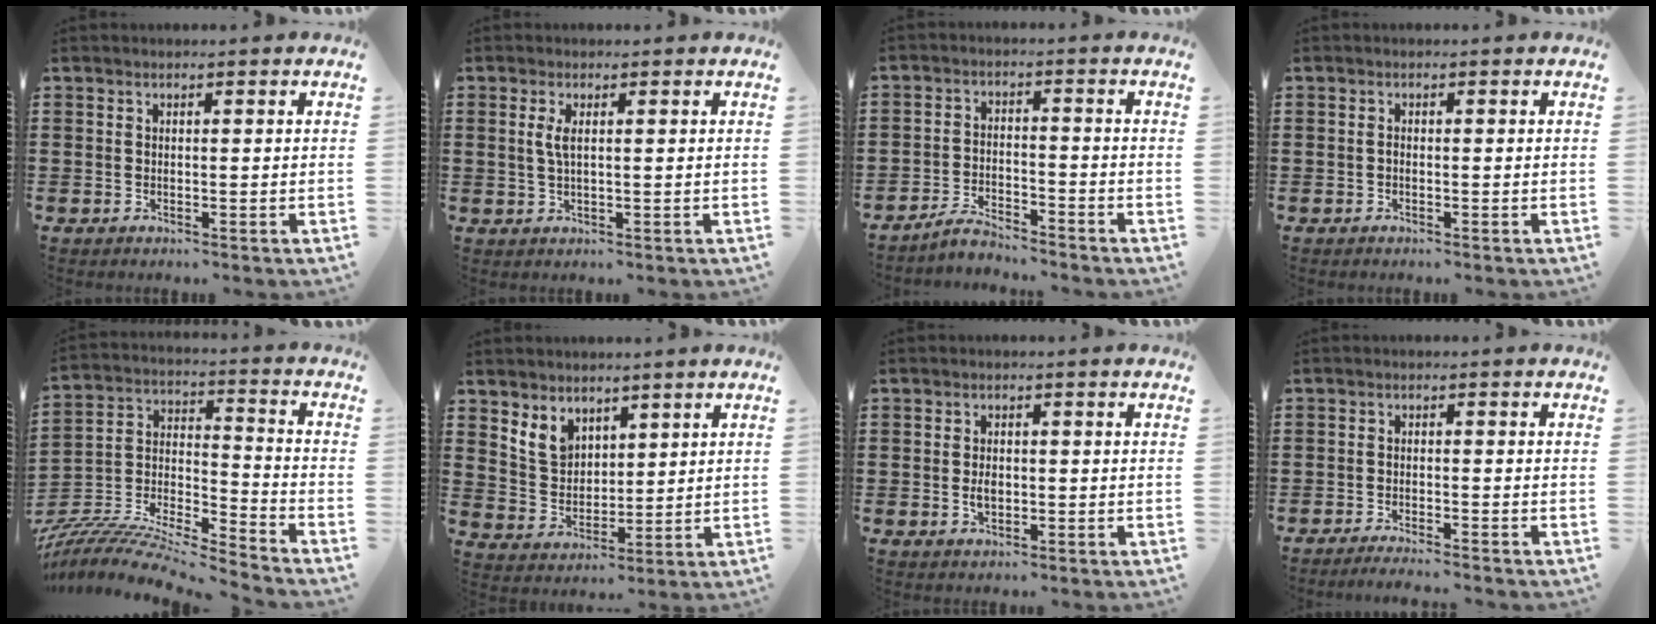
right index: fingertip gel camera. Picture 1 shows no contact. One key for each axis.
{"total": 2.3, "fx": 0.5, "fy": 0.7, "fz": 2.1, "tx": -0.044, "ty": 0.004, "tz": 0.008}
{"total": 3.5, "fx": -3.4, "fy": 0.3, "fz": 0.6, "tx": -0.021, "ty": 0.009, "tz": -0.073}
{"total": 0.6, "fx": -0.3, "fy": 0.3, "fz": 0.4, "tx": -0.012, "ty": -0.003, "tz": -0.005}
{"total": 8.3, "fx": -8.0, "fy": 0.9, "fz": 2.4, "tx": -0.056, "ty": -0.001, "tz": -0.165}
{"total": 5.3, "fx": 3.6, "fy": 3.7, "fz": 1.3, "tx": -0.047, "ty": 0.005, "tz": 0.068}
{"total": 2.3, "fx": -0.3, "fy": 1.4, "fz": 1.8, "tx": -0.035, "ty": 0.003, "tz": -0.005}
{"total": 2.0, "fx": -1.9, "fy": -0.2, "fz": 0.4, "tx": -0.008, "ty": 0.001, "tz": -0.039}